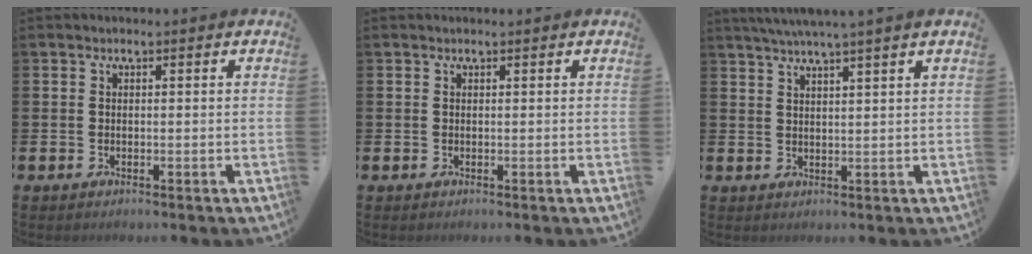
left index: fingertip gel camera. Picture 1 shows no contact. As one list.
[{"total": 0.0}, {"total": 3.7, "force": [3.3, -1.0, 1.2], "torque": [-0.036, -0.007, 0.061]}]